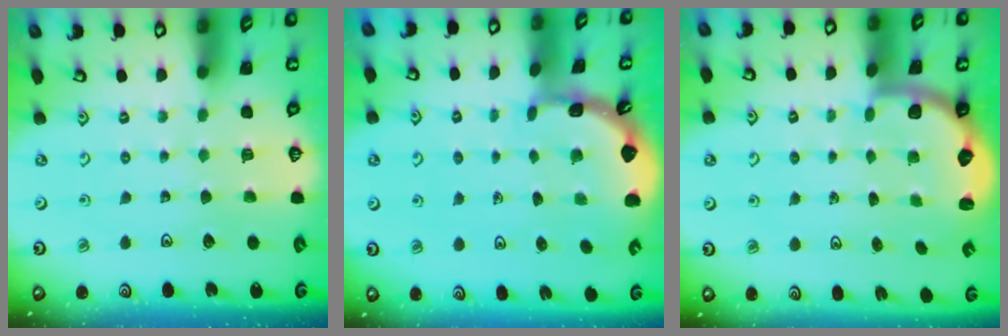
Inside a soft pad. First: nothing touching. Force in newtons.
{"total": 1.8, "press": 1.8, "slide": 0.1}
{"total": 2.3, "press": 2.0, "slide": 1.3}